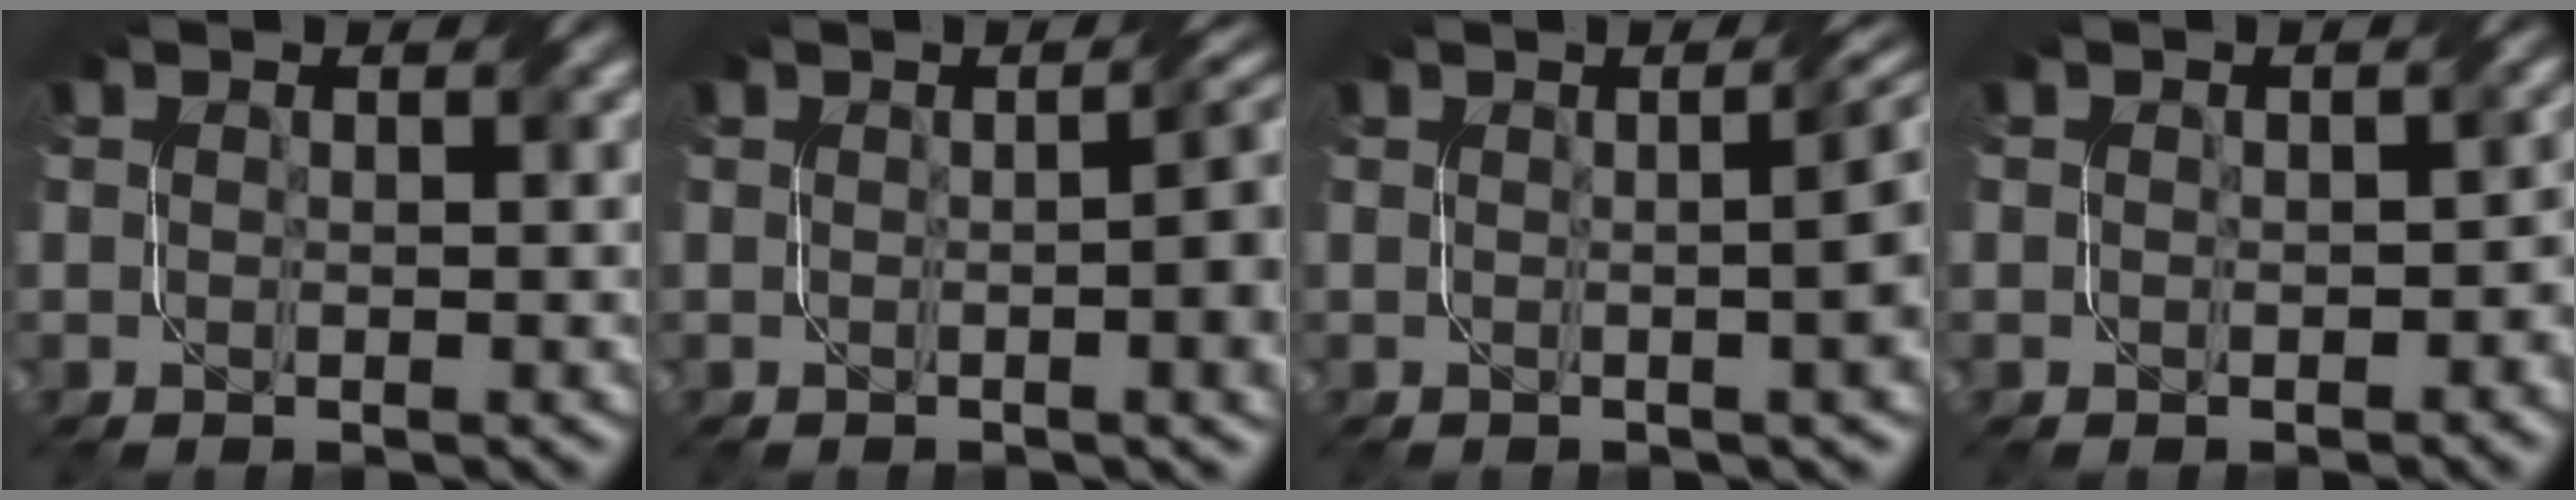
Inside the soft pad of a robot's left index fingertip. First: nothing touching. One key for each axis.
{"total": 7.6, "fx": -0.1, "fy": 2.9, "fz": 7.0, "tx": -0.041, "ty": 0.015, "tz": -0.005}
{"total": 8.3, "fx": 0.5, "fy": 3.6, "fz": 7.5, "tx": -0.028, "ty": 0.032, "tz": -0.007}
{"total": 2.3, "fx": -0.2, "fy": 1.8, "fz": 1.4, "tx": -0.011, "ty": -0.005, "tz": -0.005}